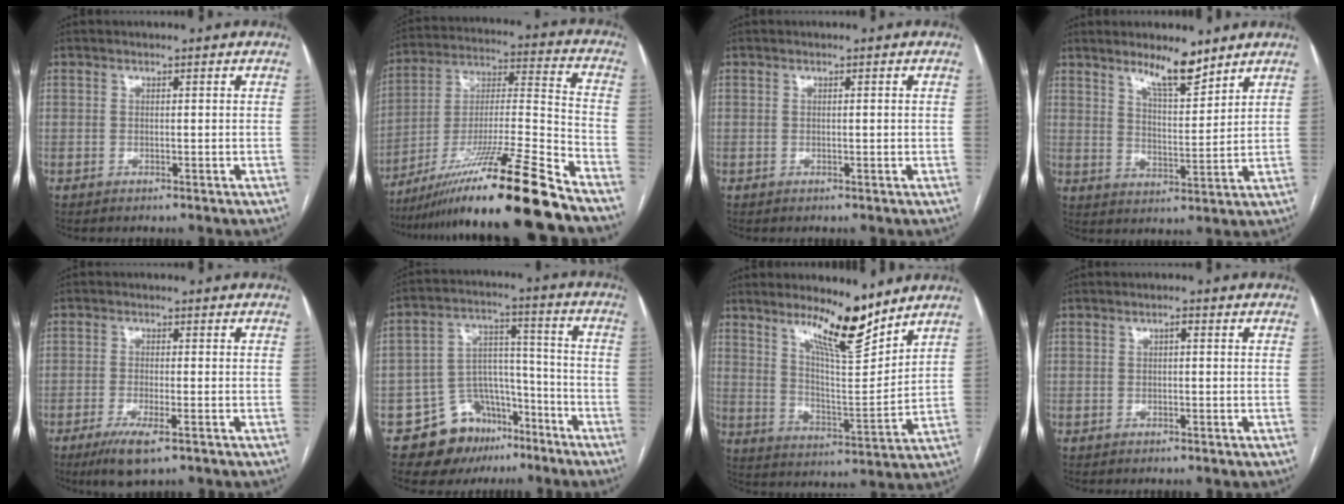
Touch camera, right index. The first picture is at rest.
{"total": 22.2, "force": [-17.2, -1.7, 14.0], "torque": [-0.242, -0.021, -0.302]}
{"total": 0.8, "force": [0.0, 0.1, 0.8], "torque": [-0.017, 0.002, 0.003]}
{"total": 7.3, "force": [5.8, 1.1, 4.3], "torque": [-0.078, -0.010, 0.105]}
{"total": 5.6, "force": [-3.3, 0.9, 4.4], "torque": [-0.082, -0.013, -0.055]}
{"total": 11.7, "force": [-7.9, 7.9, 3.7], "torque": [-0.048, 0.060, -0.120]}
{"total": 11.5, "force": [8.8, 1.2, 7.4], "torque": [-0.121, -0.018, 0.154]}
{"total": 0.9, "force": [0.2, 0.3, 0.8], "torque": [-0.009, 0.007, 0.001]}